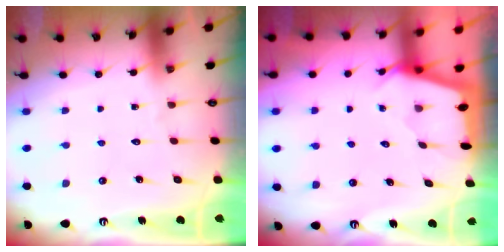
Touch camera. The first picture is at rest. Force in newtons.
{"total": 2.2, "press": 2.2, "slide": 0.3}